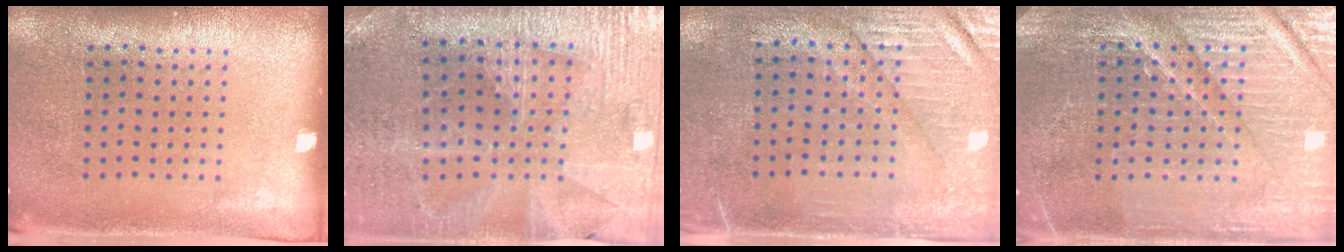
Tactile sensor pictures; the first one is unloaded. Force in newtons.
{"total": 2.3, "press": 2.3, "slide": 0.5}
{"total": 3.5, "press": 3.0, "slide": 1.8}
{"total": 4.8, "press": 4.6, "slide": 1.5}